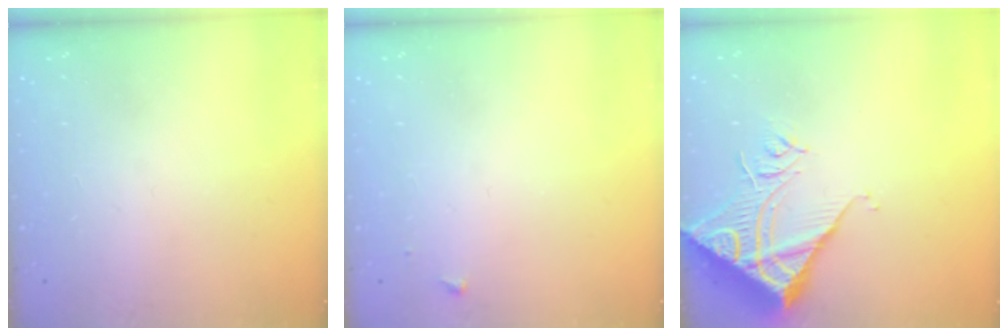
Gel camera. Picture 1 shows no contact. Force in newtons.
{"total": 3.3, "press": 3.3, "slide": 0.4}
{"total": 13.9, "press": 13.8, "slide": 1.7}